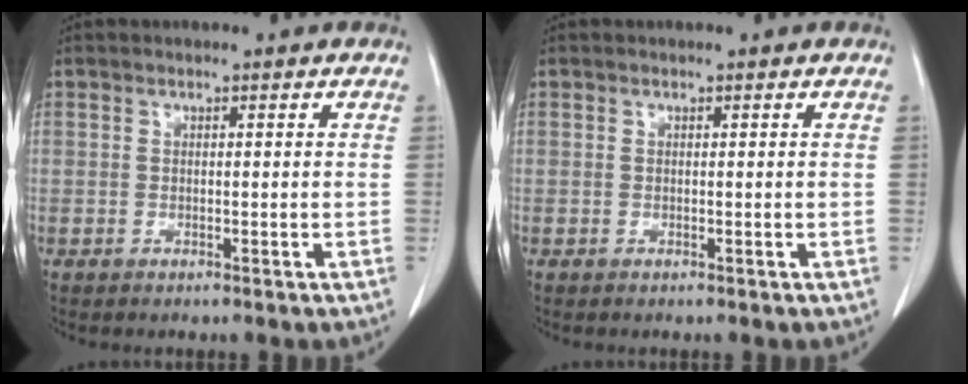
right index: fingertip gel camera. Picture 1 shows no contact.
{"total": 0.0}